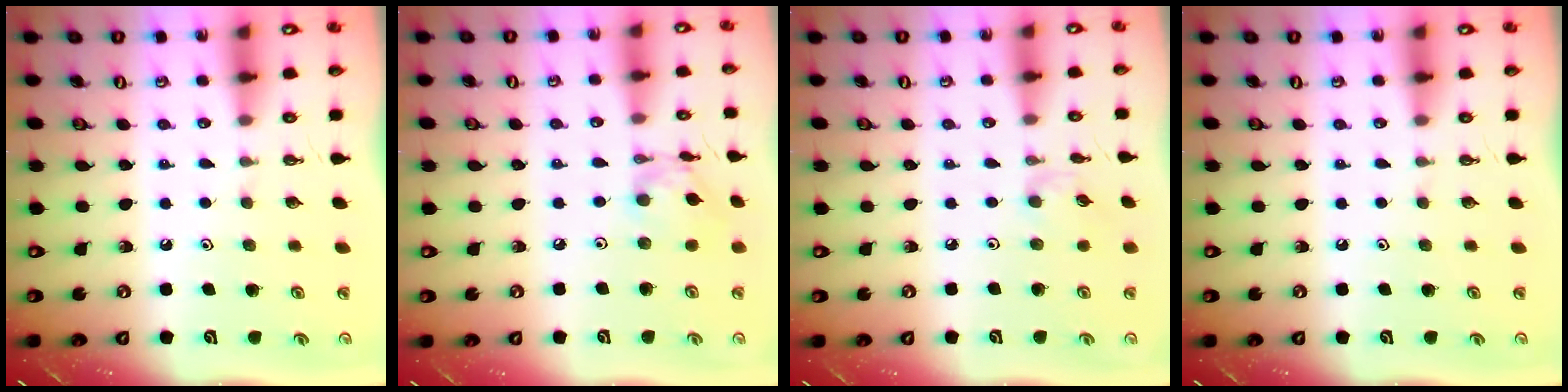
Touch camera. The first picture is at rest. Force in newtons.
{"total": 9.2, "press": 9.2, "slide": 0.6}
{"total": 1.3, "press": 1.2, "slide": 0.4}
{"total": 0.0}